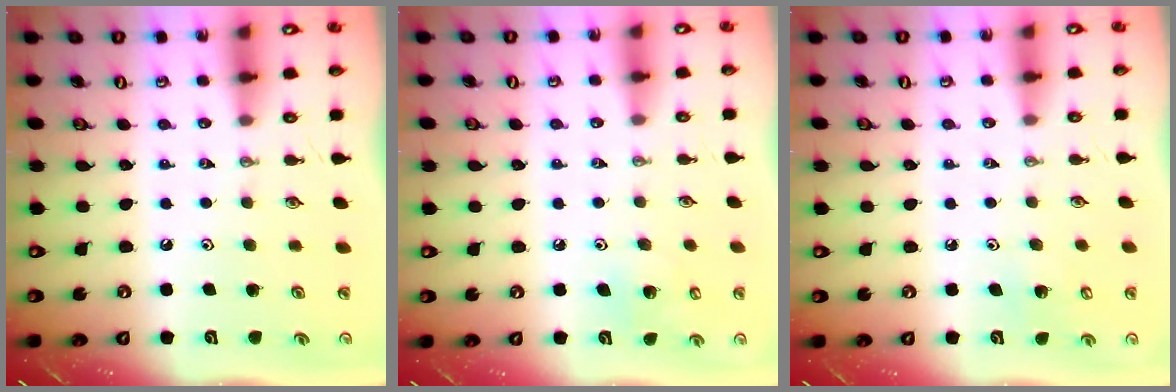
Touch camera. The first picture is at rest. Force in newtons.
{"total": 6.6, "press": 6.6, "slide": 0.4}
{"total": 5.3, "press": 5.3, "slide": 0.3}